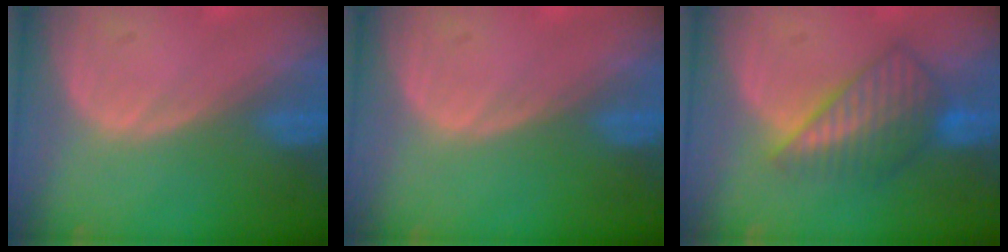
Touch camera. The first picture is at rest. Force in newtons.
{"total": 0.0}
{"total": 7.1, "press": 6.8, "slide": 1.9}